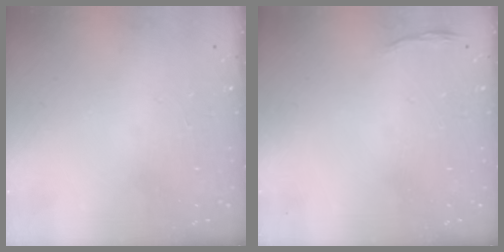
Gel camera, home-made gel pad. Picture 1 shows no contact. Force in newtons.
{"total": 3.6, "press": 3.5, "slide": 0.7}